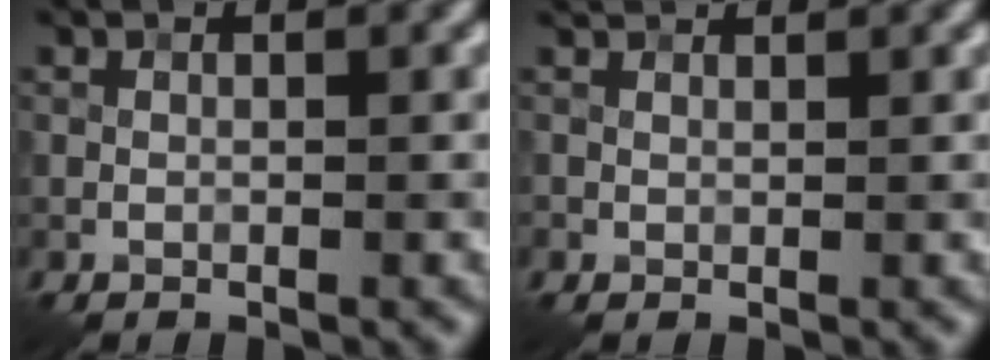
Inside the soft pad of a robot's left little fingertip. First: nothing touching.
{"total": 1.7, "force": [1.4, 0.7, 0.4], "torque": [-0.013, 0.005, 0.019]}